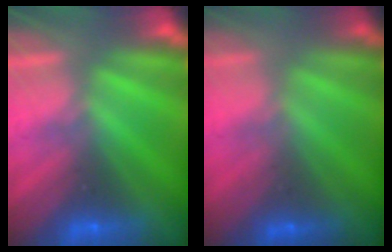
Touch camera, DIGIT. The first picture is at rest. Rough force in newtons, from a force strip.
{"total": 1.4}